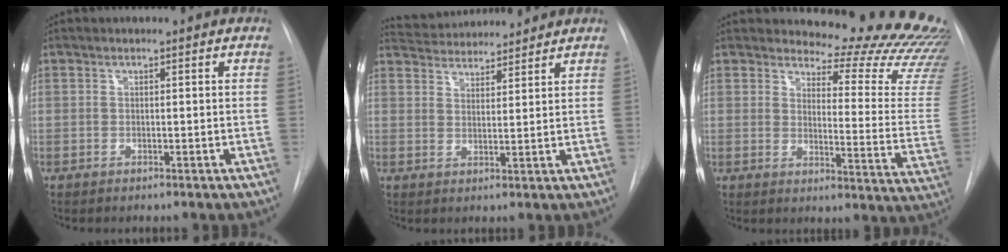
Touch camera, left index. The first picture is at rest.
{"total": 9.4, "force": [9.0, 1.5, 2.0], "torque": [-0.040, 0.024, 0.140]}
{"total": 21.8, "force": [21.3, 2.6, 3.8], "torque": [-0.027, -0.168, 0.223]}